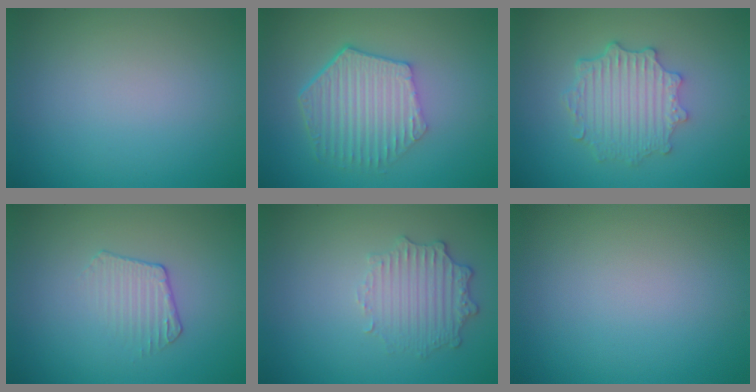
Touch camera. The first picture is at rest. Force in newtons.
{"total": 5.9, "press": 4.4, "slide": 4.0}
{"total": 4.7, "press": 3.7, "slide": 2.8}
{"total": 1.8, "press": 0.9, "slide": 1.5}
{"total": 2.5, "press": 2.3, "slide": 1.0}
{"total": 0.0}